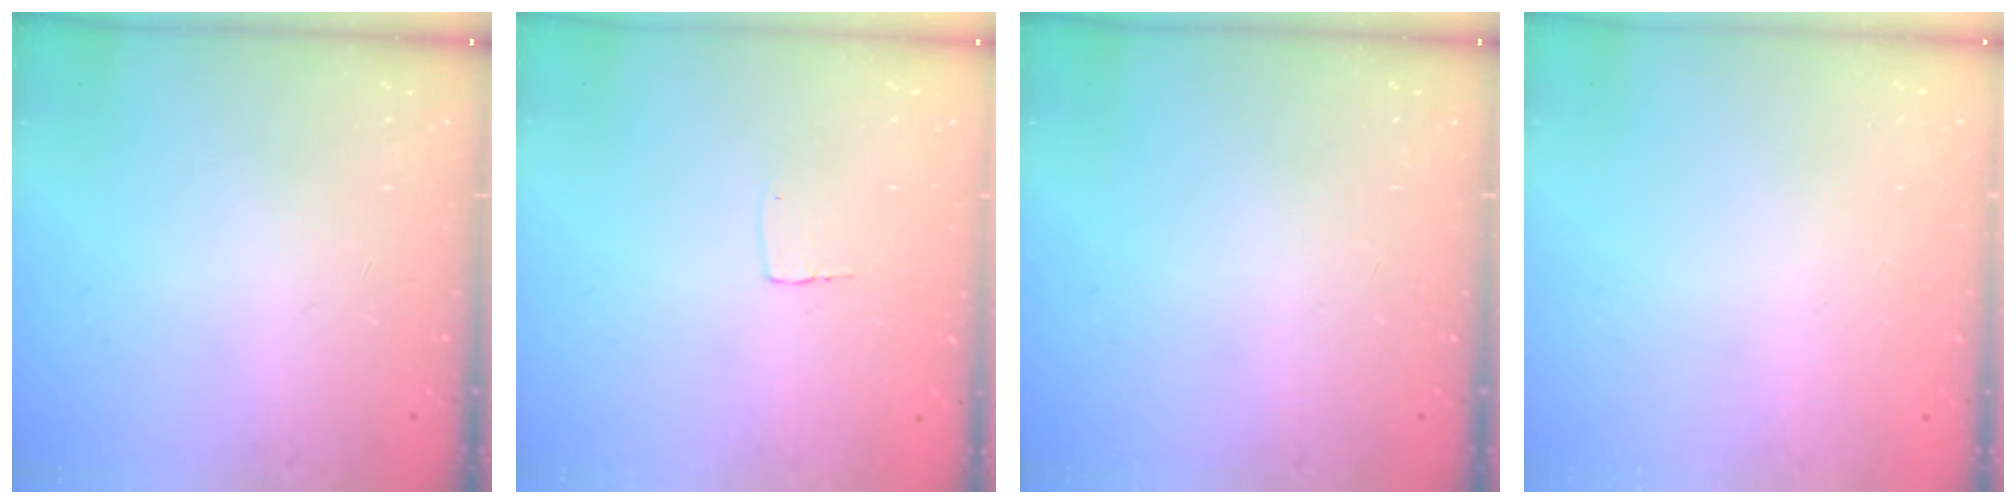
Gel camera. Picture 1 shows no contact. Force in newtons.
{"total": 2.6, "press": 2.6, "slide": 0.1}
{"total": 0.0}
{"total": 0.0}